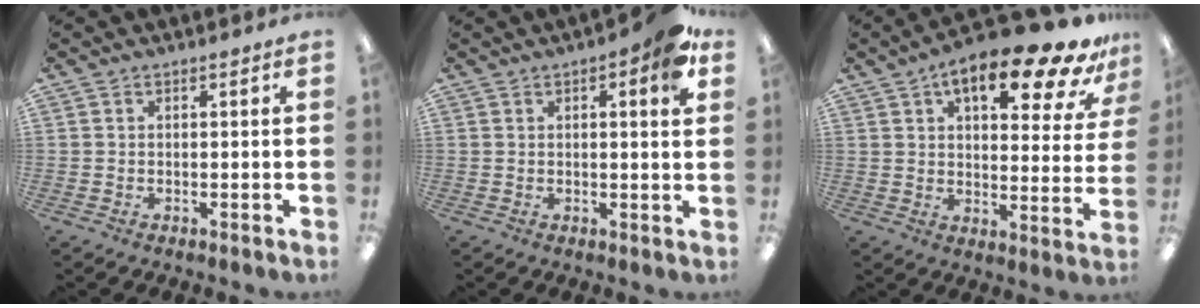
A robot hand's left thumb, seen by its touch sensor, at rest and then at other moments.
{"total": 6.1, "force": [2.9, 1.7, 5.1], "torque": [-0.064, -0.008, 0.042]}
{"total": 19.5, "force": [11.5, 7.1, 14.1], "torque": [-0.193, -0.060, 0.178]}